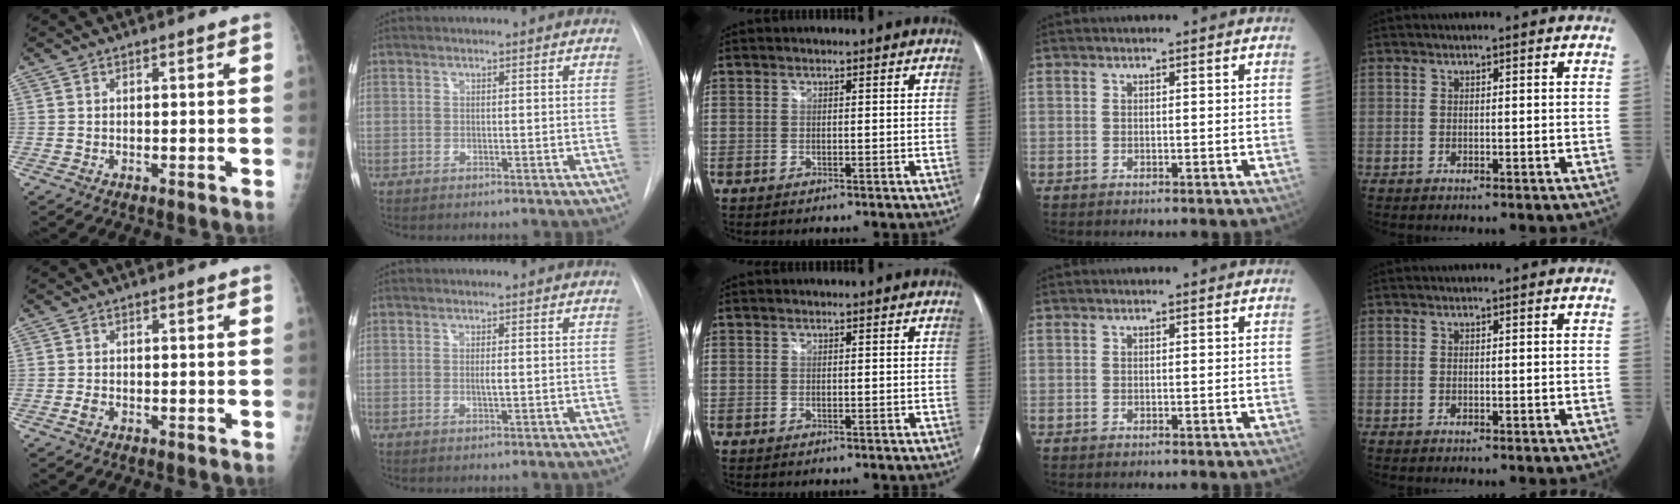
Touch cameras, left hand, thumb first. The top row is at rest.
{"thumb": {"total": 1.1, "force": [-0.4, 0.7, 0.7], "torque": [-0.016, -0.001, -0.009]}, "index": {"total": 0.8, "force": [0.1, 0.0, 0.7], "torque": [-0.016, -0.003, 0.004]}}